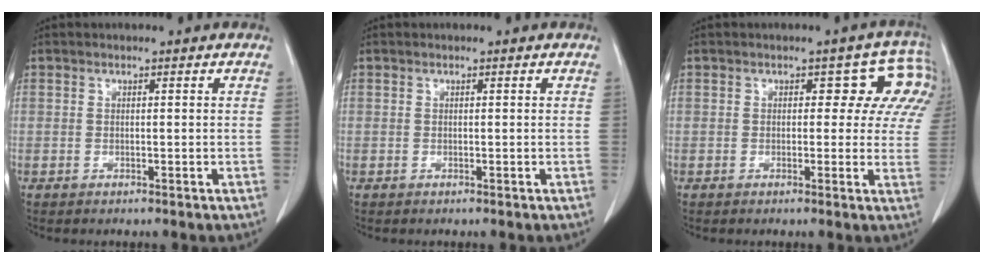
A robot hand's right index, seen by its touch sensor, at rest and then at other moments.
{"total": 0.0}
{"total": 6.2, "force": [3.0, 4.2, 3.5], "torque": [-0.020, 0.013, 0.010]}